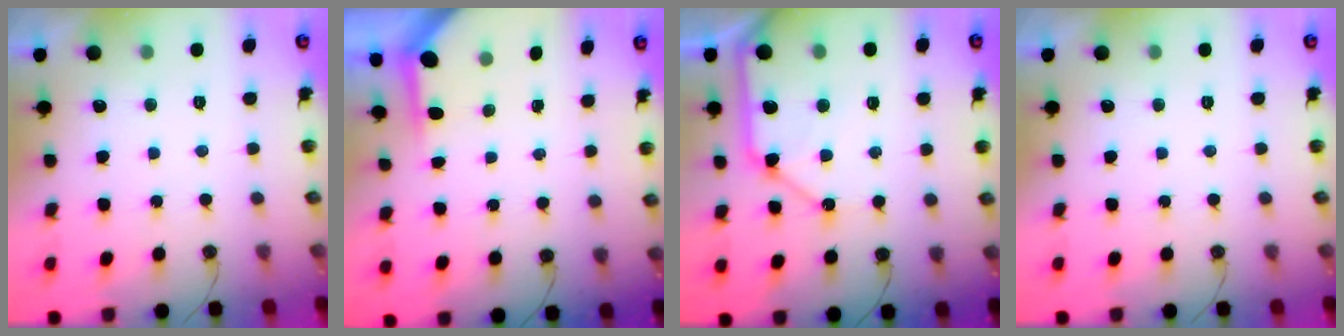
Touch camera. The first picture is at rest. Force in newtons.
{"total": 3.7, "press": 3.6, "slide": 0.4}
{"total": 14.3, "press": 14.2, "slide": 1.7}
{"total": 0.0}